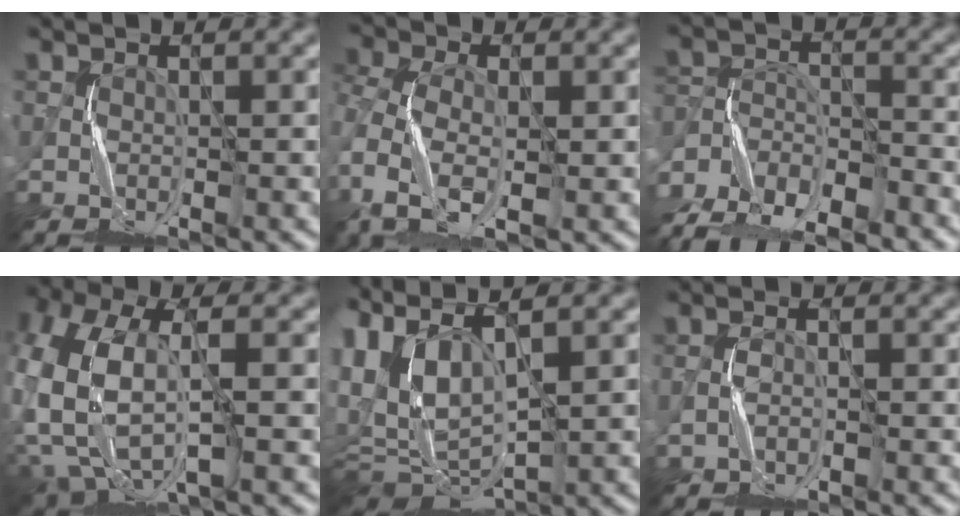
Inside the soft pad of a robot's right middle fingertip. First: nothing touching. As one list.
[{"total": 6.3, "force": [-2.2, 4.0, 4.3], "torque": [-0.106, -0.004, -0.056]}, {"total": 11.9, "force": [-10.8, 3.8, 2.9], "torque": [-0.051, -0.010, -0.183]}, {"total": 9.4, "force": [-1.2, 5.7, 7.4], "torque": [-0.208, -0.027, -0.013]}, {"total": 8.5, "force": [1.6, 4.7, 6.9], "torque": [-0.159, 0.000, 0.041]}, {"total": 1.2, "force": [-1.0, -0.3, -0.6], "torque": [0.009, 0.007, -0.022]}]